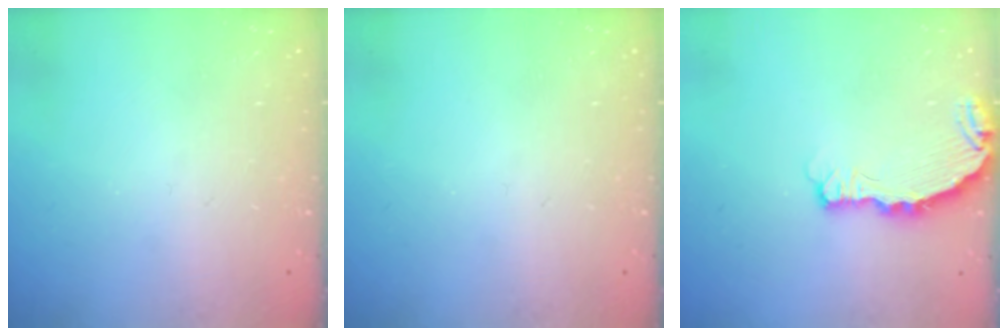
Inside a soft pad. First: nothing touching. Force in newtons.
{"total": 0.0}
{"total": 5.0, "press": 5.0, "slide": 0.6}